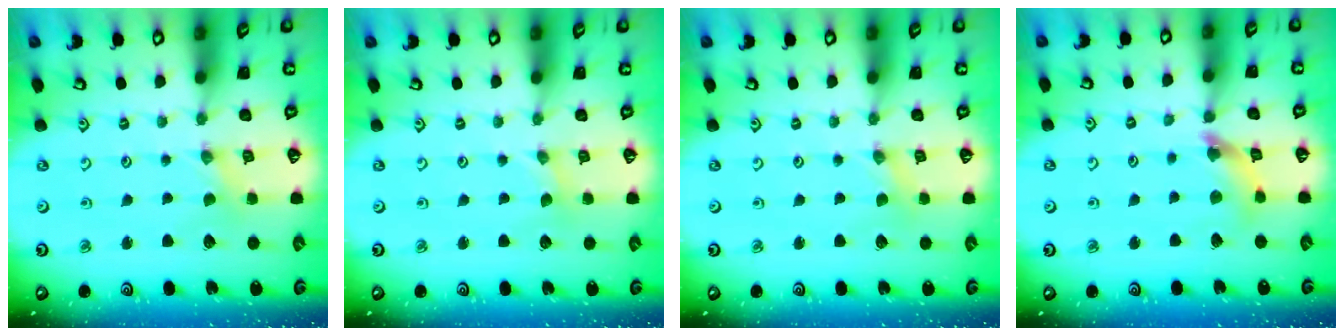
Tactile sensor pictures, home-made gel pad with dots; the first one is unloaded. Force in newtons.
{"total": 0.0}
{"total": 0.0}
{"total": 9.1, "press": 9.1, "slide": 0.8}